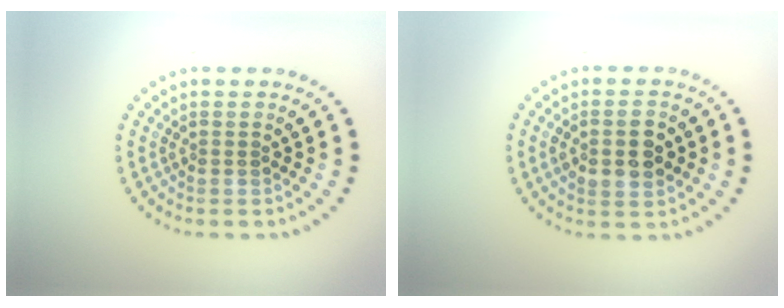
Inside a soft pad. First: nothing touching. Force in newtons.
{"total": 3.1, "press": 3.1, "slide": 0.3}